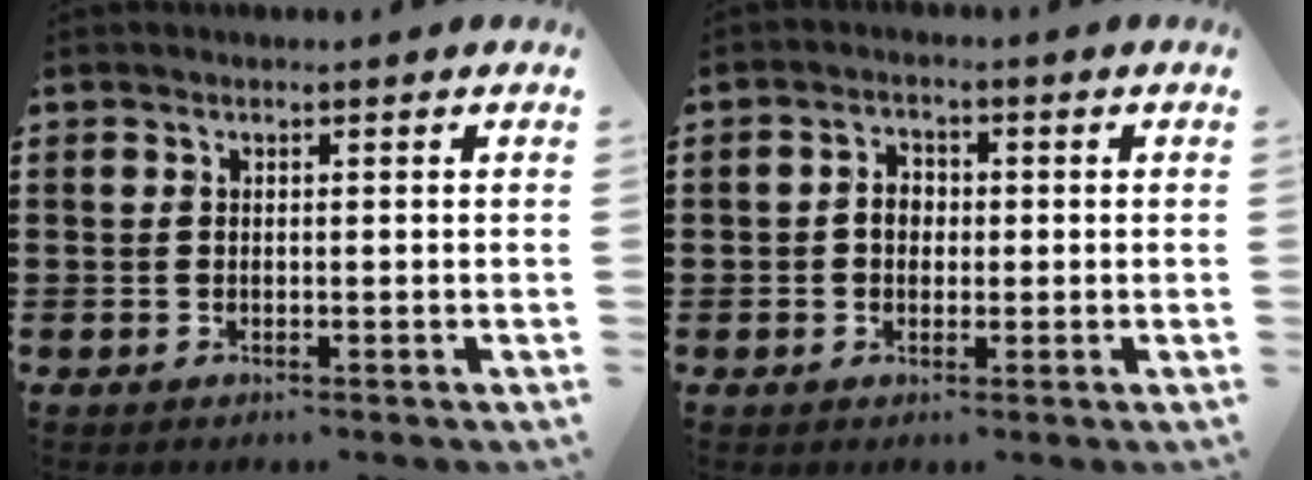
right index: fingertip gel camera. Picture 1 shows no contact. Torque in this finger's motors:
{"motor_torque": [0.24, 0.21, 0.25, 0.05]}